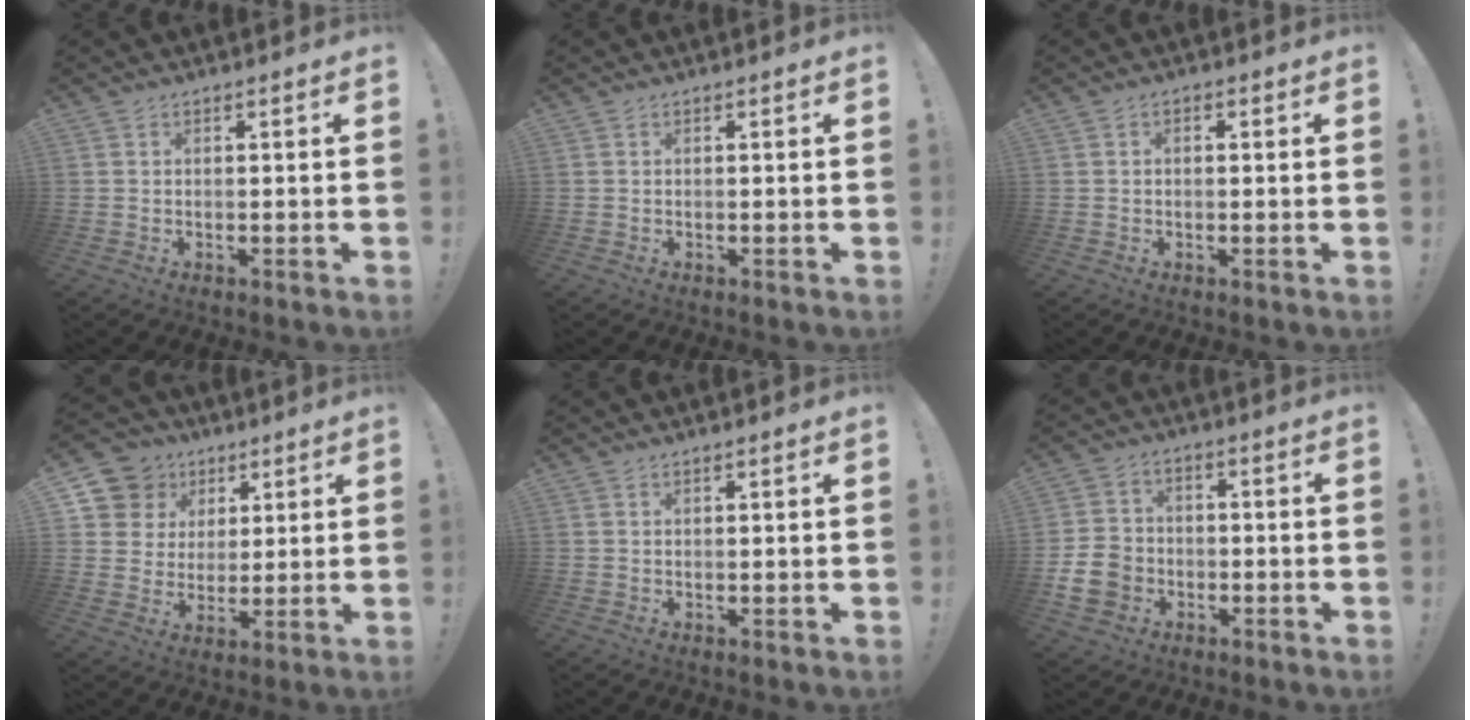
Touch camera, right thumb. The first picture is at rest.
{"total": 0.0}
{"total": 1.1, "force": [-0.5, 0.7, 0.7], "torque": [-0.007, 0.003, -0.011]}
{"total": 11.3, "force": [5.4, 9.6, 2.5], "torque": [-0.034, -0.028, 0.110]}
{"total": 0.6, "force": [0.5, -0.1, 0.3], "torque": [-0.003, -0.001, 0.009]}
{"total": 10.7, "force": [-4.3, 8.5, 4.8], "torque": [-0.092, 0.036, -0.076]}